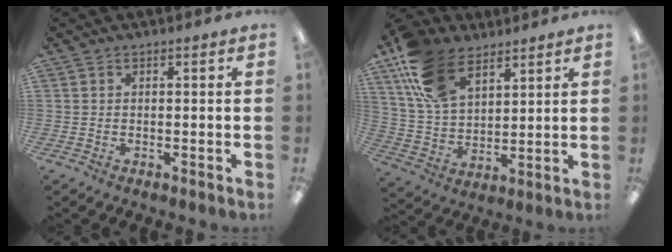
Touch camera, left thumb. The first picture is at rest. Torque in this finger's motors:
{"motor_torque": [0.27, 0.31, 1.34, -1.42, 0.43]}